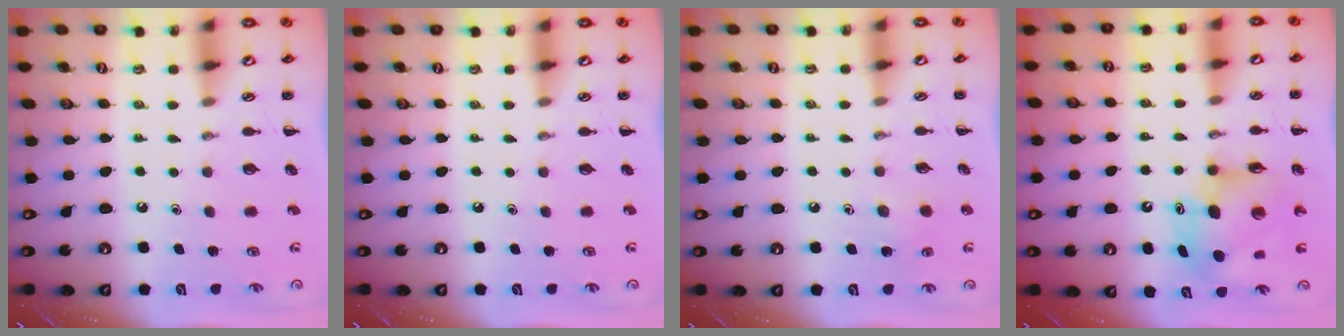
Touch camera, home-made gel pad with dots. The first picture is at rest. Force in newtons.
{"total": 0.0}
{"total": 5.7, "press": 5.5, "slide": 1.5}
{"total": 10.4, "press": 9.9, "slide": 3.0}